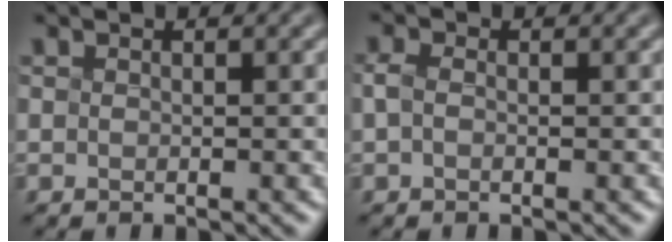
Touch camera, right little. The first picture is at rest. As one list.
[{"total": 0.6, "force": [-0.5, 0.1, 0.2], "torque": [-0.016, 0.002, -0.001]}]